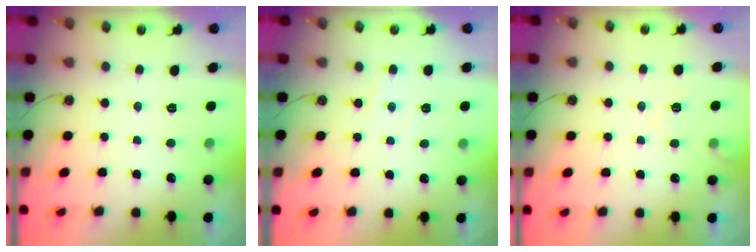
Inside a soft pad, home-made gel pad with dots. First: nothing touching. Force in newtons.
{"total": 4.3, "press": 4.3, "slide": 0.5}
{"total": 6.1, "press": 6.0, "slide": 1.0}